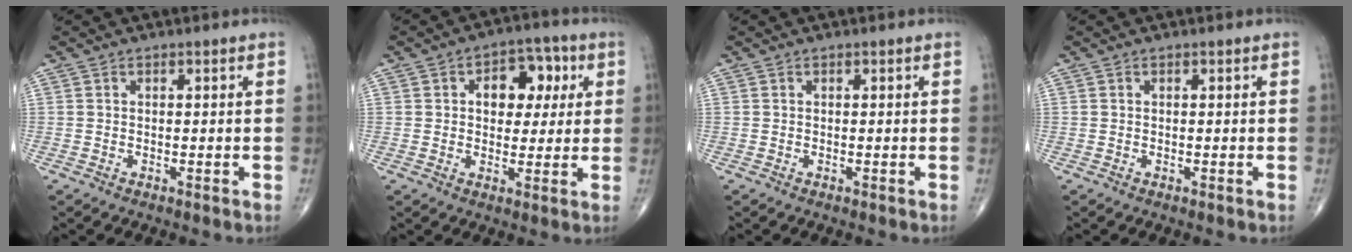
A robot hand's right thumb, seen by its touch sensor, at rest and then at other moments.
{"total": 9.4, "force": [2.4, 6.2, 6.6], "torque": [-0.045, 0.007, 0.031]}
{"total": 0.0}
{"total": 0.0}